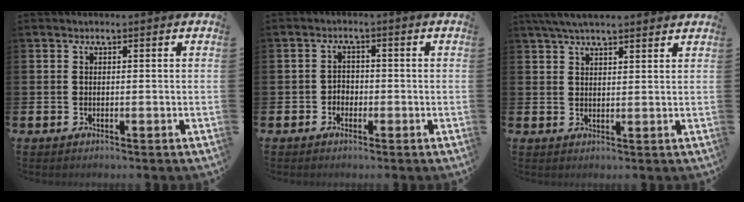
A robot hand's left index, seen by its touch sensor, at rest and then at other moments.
{"total": 1.8, "force": [-1.0, 1.5, 0.4], "torque": [-0.009, 0.005, -0.023]}
{"total": 4.9, "force": [4.3, 0.9, 2.0], "torque": [-0.045, -0.008, 0.080]}